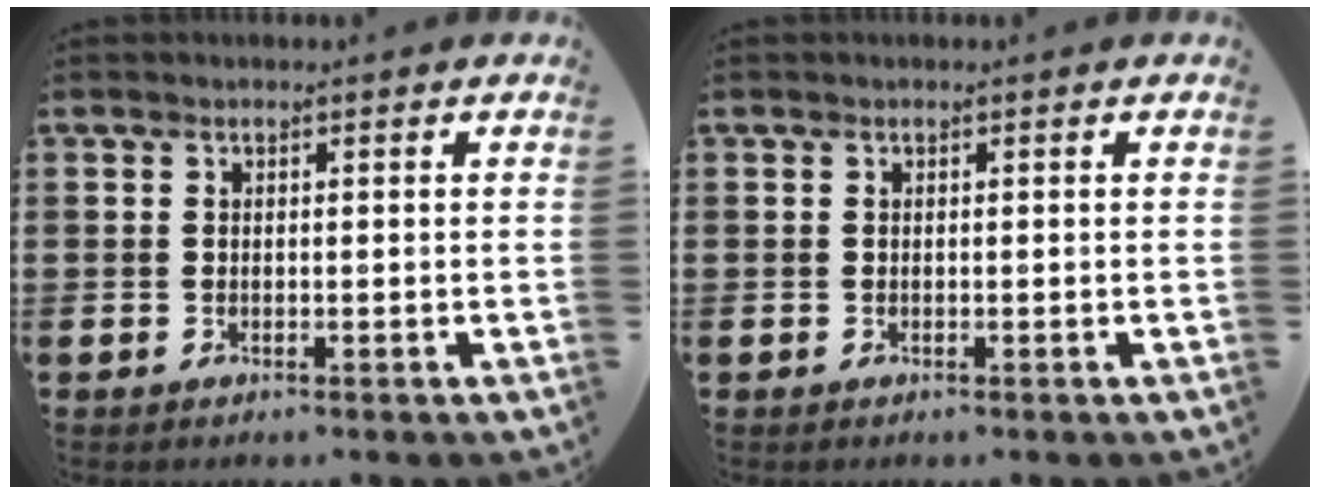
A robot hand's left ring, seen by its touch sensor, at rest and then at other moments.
{"total": 0.0}